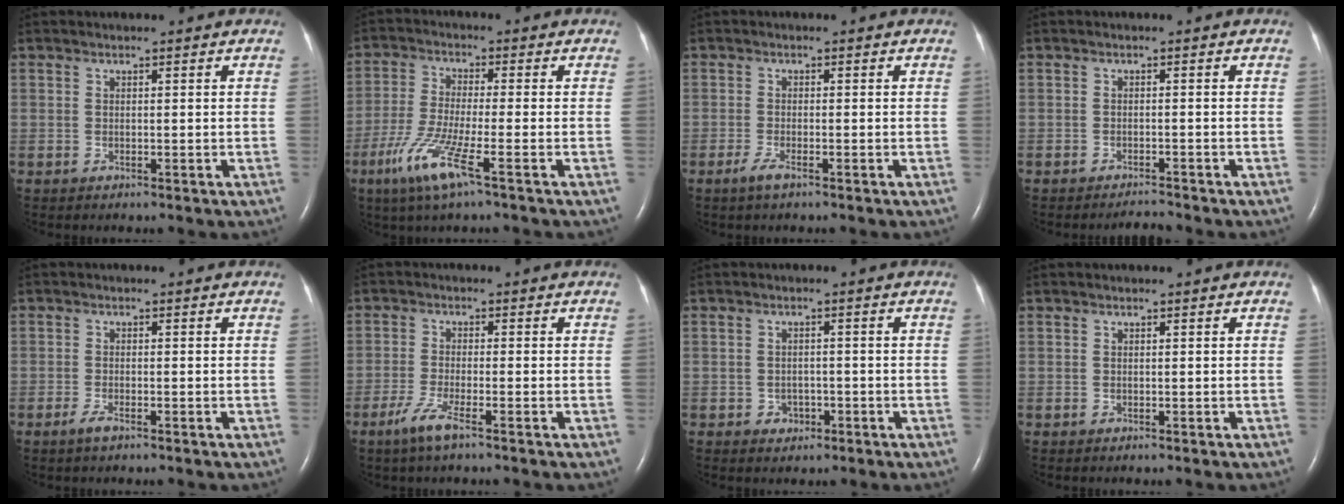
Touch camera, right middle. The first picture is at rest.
{"total": 8.6, "force": [-4.4, 0.1, 7.4], "torque": [-0.154, -0.022, -0.089]}
{"total": 2.0, "force": [-1.3, 0.3, 1.4], "torque": [-0.035, -0.004, -0.029]}
{"total": 1.6, "force": [-1.6, -0.2, 0.0], "torque": [-0.004, -0.010, -0.023]}
{"total": 1.7, "force": [-1.2, 0.3, 1.2], "torque": [-0.028, -0.002, -0.024]}
{"total": 4.1, "force": [-2.7, 0.2, 3.1], "torque": [-0.068, -0.008, -0.057]}
{"total": 1.9, "force": [-0.8, 1.6, 0.6], "torque": [-0.006, 0.005, -0.008]}
{"total": 0.0}